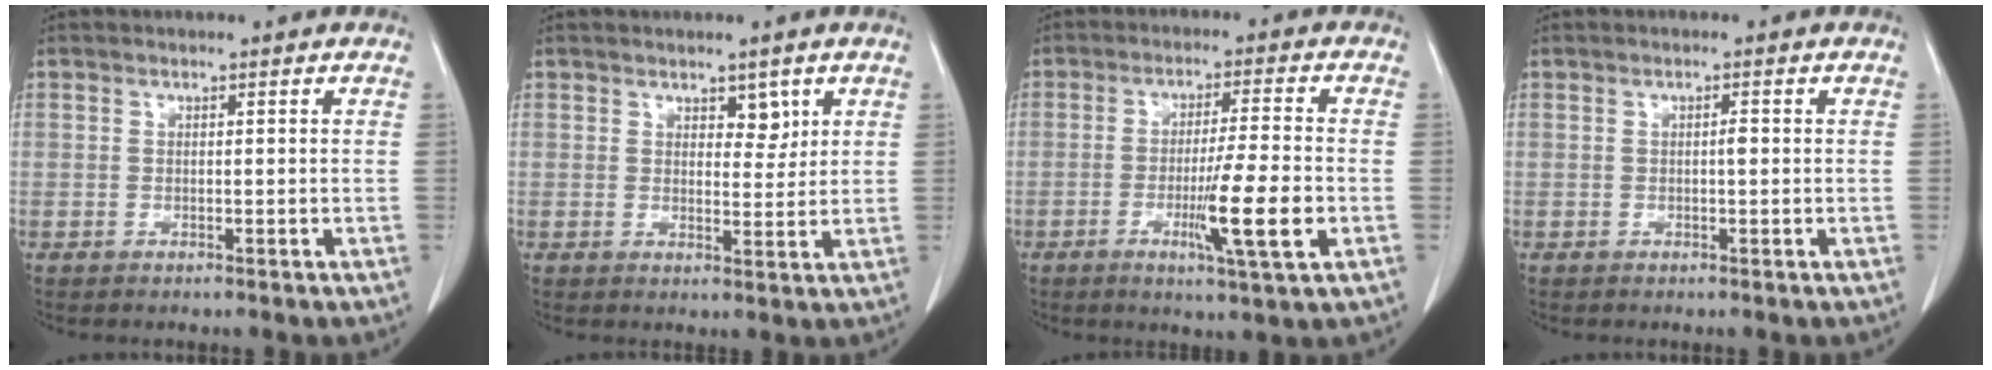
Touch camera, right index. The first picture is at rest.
{"total": 3.0, "force": [1.8, 1.4, 1.9], "torque": [-0.022, -0.006, 0.030]}
{"total": 9.3, "force": [-2.8, -0.4, 8.8], "torque": [-0.147, -0.019, -0.047]}
{"total": 0.8, "force": [0.0, 0.0, 0.8], "torque": [-0.014, 0.000, 0.001]}